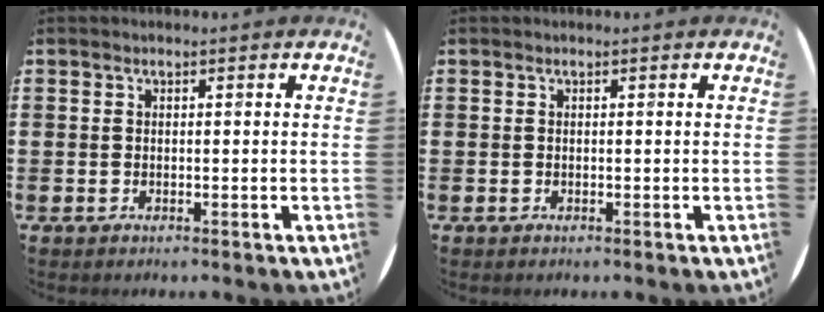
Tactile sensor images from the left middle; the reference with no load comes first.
{"total": 0.0}